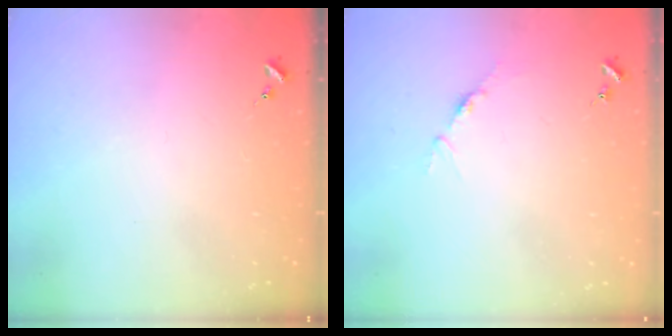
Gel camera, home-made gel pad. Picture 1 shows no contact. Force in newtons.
{"total": 3.4, "press": 3.4, "slide": 0.4}